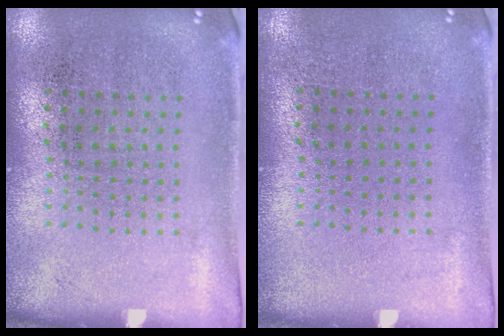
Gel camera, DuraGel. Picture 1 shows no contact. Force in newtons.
{"total": 0.0}